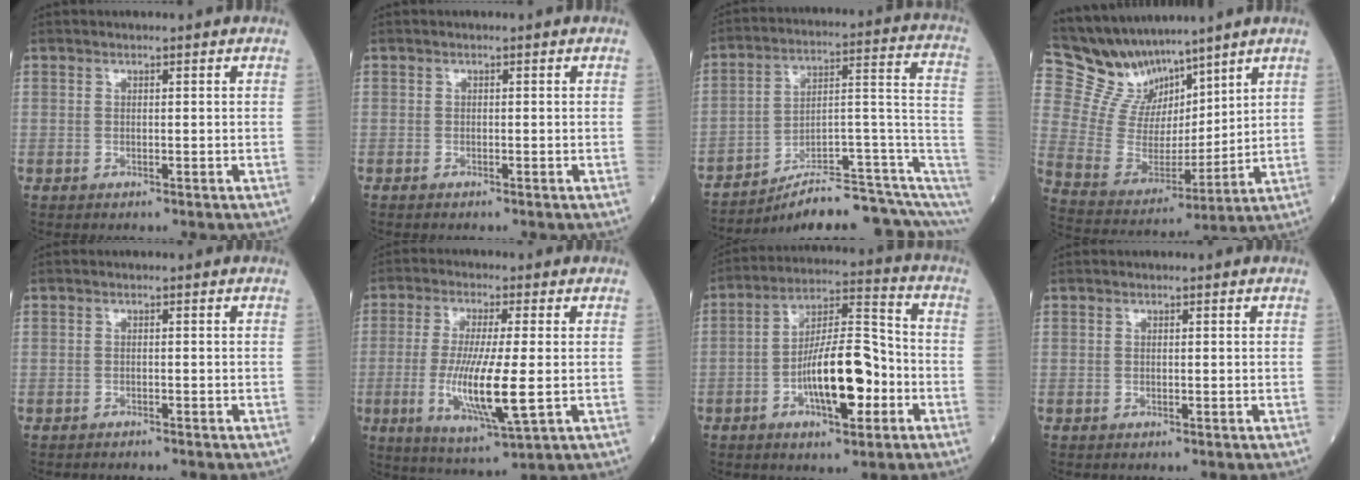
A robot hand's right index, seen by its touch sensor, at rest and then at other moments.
{"total": 1.1, "force": [-0.6, 0.7, 0.6], "torque": [-0.024, -0.002, -0.008]}
{"total": 19.0, "force": [-12.6, 3.5, 13.8], "torque": [-0.134, 0.072, -0.183]}
{"total": 12.7, "force": [11.2, 5.1, 3.1], "torque": [-0.087, 0.022, 0.229]}
{"total": 3.0, "force": [-2.6, 0.9, 1.2], "torque": [-0.025, -0.006, -0.031]}
{"total": 12.2, "force": [-1.9, 1.5, 12.0], "torque": [-0.239, -0.028, -0.033]}
{"total": 13.6, "force": [-4.3, 4.3, 12.2], "torque": [-0.223, 0.017, -0.069]}
{"total": 0.0}